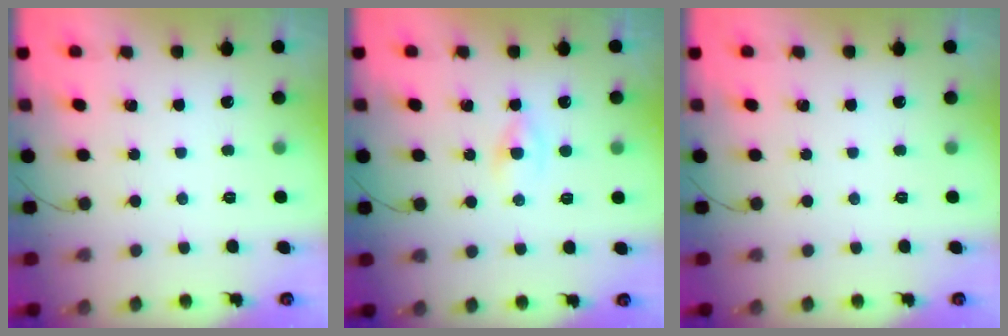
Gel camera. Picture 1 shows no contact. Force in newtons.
{"total": 1.1, "press": 0.8, "slide": 0.7}
{"total": 0.0}